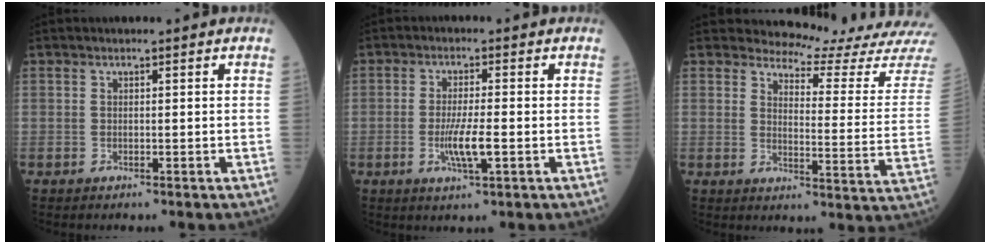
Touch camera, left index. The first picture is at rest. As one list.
[{"total": 4.9, "force": [-1.4, 0.6, 4.7], "torque": [-0.097, -0.012, -0.022]}, {"total": 15.8, "force": [15.6, -0.8, 2.6], "torque": [-0.034, -0.140, 0.167]}]